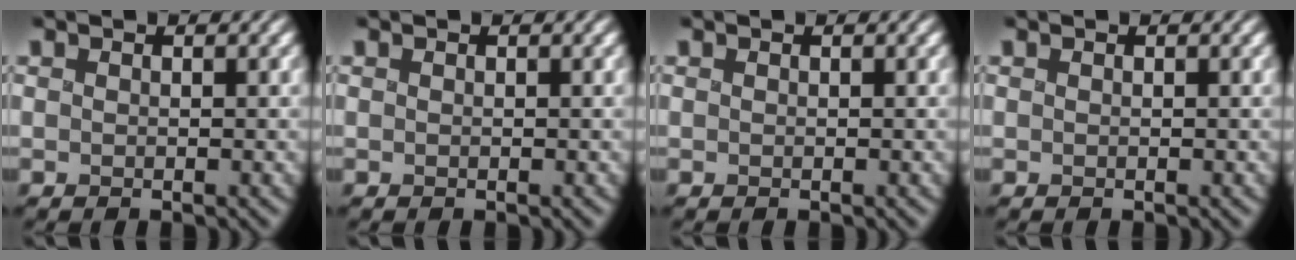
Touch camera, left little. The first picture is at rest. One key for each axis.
{"total": 0.0}
{"total": 0.0}
{"total": 0.0}